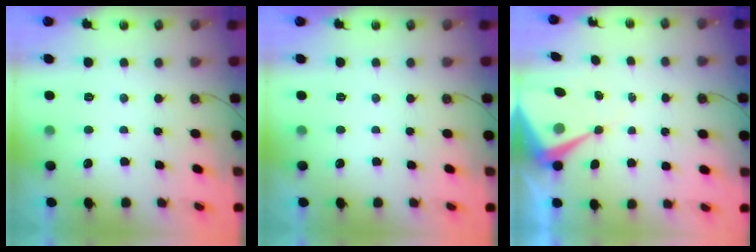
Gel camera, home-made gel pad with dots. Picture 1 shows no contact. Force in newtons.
{"total": 0.0}
{"total": 9.7, "press": 9.6, "slide": 1.0}